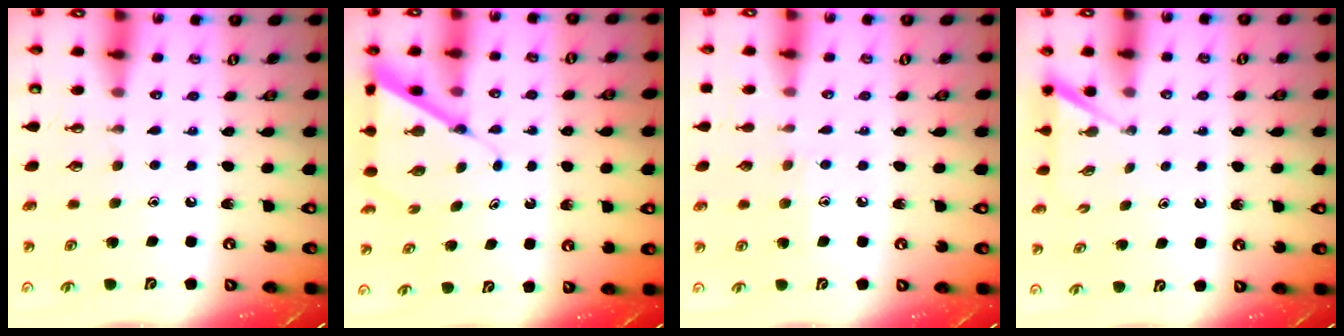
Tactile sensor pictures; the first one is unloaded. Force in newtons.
{"total": 6.9, "press": 6.9, "slide": 0.7}
{"total": 5.1, "press": 5.1, "slide": 0.5}
{"total": 1.2, "press": 1.2, "slide": 0.1}